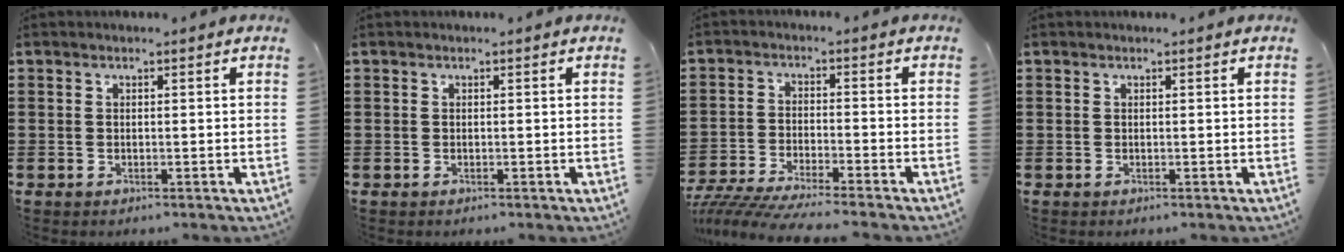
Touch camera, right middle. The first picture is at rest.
{"total": 0.0}
{"total": 6.2, "force": [-6.0, -0.1, 1.5], "torque": [-0.040, -0.014, -0.123]}
{"total": 0.0}